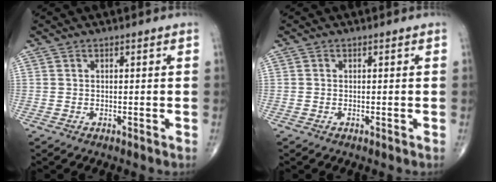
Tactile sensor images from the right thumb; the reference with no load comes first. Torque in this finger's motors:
{"motor_torque": [-0.17, 0.09, -0.28, -0.19, 0.02]}